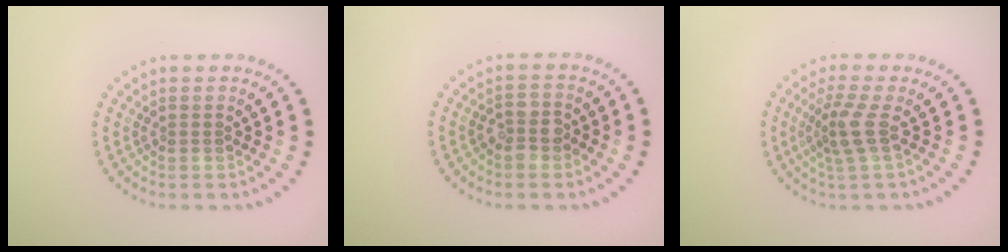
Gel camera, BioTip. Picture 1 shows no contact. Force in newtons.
{"total": 2.3, "press": 2.1, "slide": 0.9}
{"total": 2.7, "press": 2.1, "slide": 1.7}